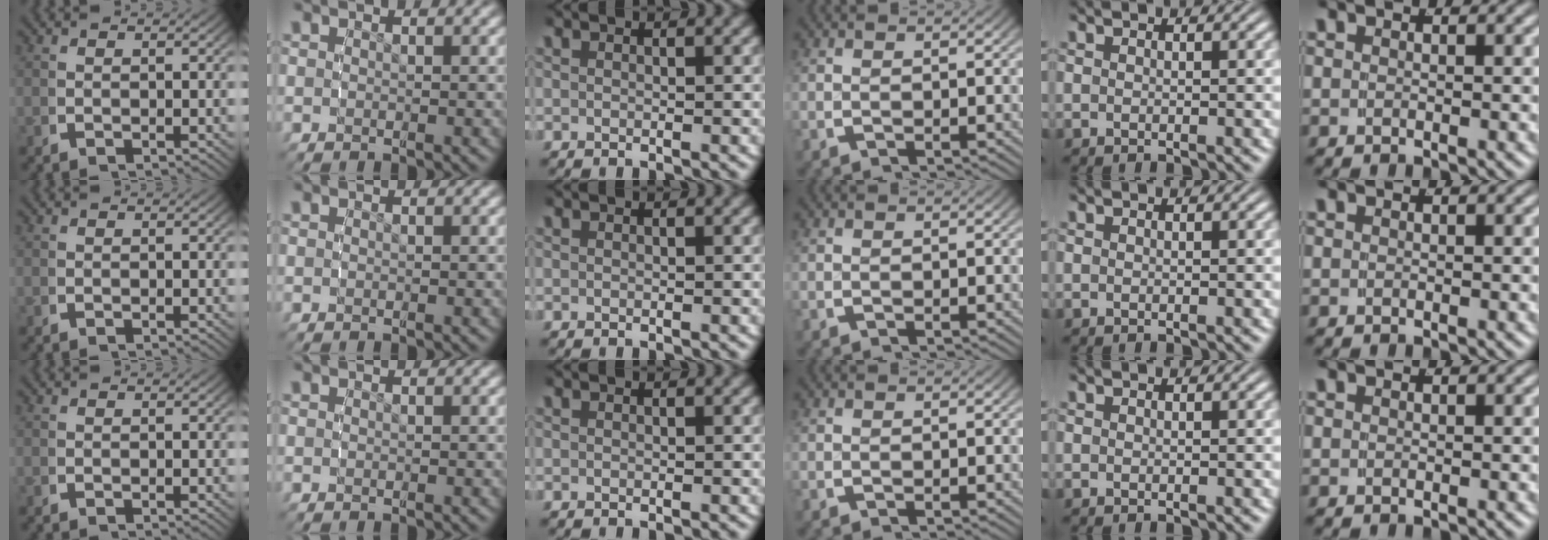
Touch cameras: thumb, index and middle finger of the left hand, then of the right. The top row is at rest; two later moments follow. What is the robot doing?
{"motion": "reach", "object": "coat"}